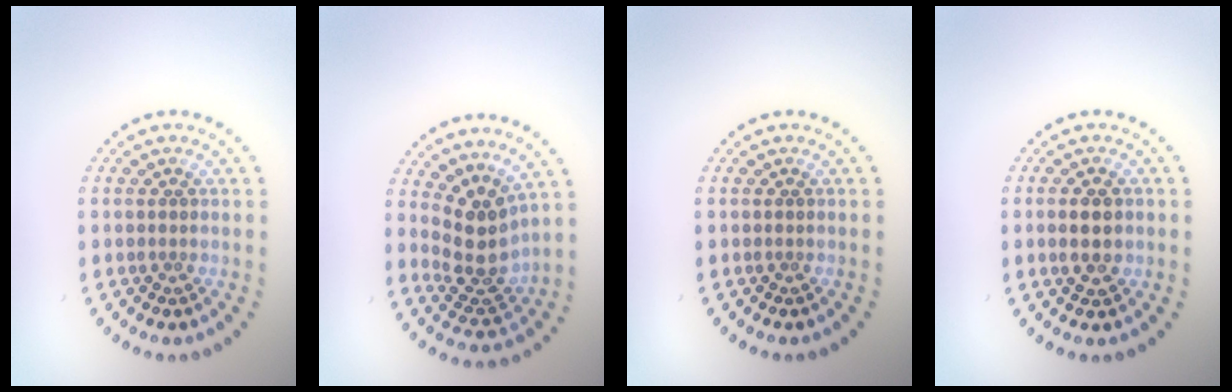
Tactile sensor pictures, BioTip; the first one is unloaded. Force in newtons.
{"total": 3.8, "press": 3.2, "slide": 2.1}
{"total": 0.0}
{"total": 2.3, "press": 2.3, "slide": 0.1}